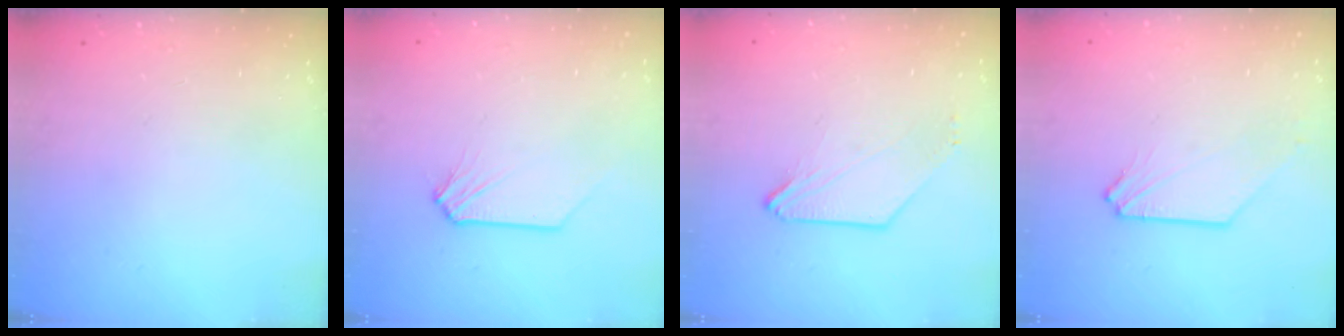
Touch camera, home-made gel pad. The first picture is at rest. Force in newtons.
{"total": 0.0}
{"total": 2.0, "press": 2.0, "slide": 0.5}
{"total": 1.2, "press": 1.2, "slide": 0.2}